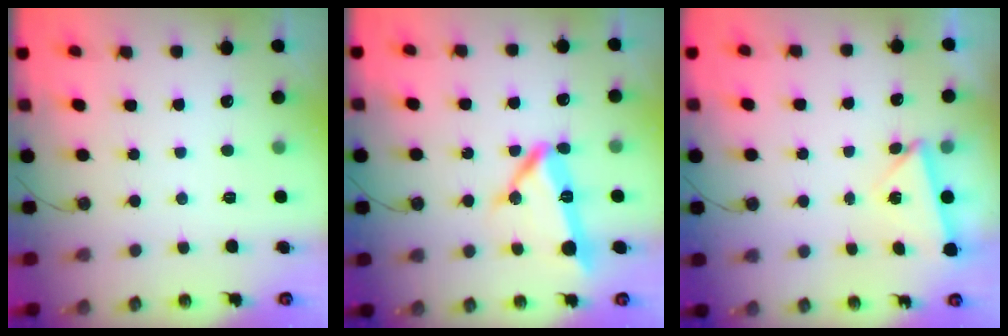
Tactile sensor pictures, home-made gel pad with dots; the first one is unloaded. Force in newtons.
{"total": 11.6, "press": 11.4, "slide": 2.2}
{"total": 3.4, "press": 3.2, "slide": 0.9}